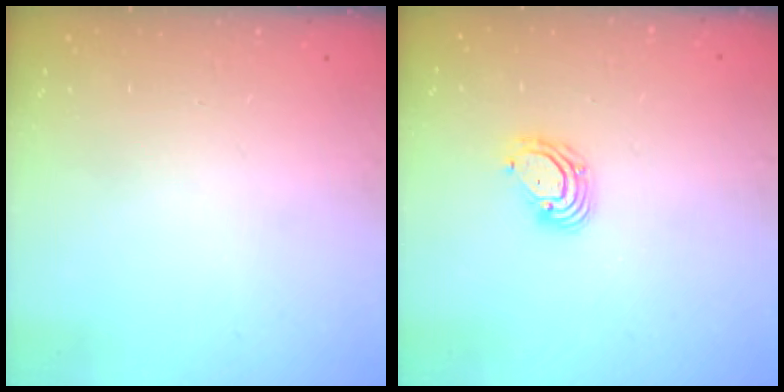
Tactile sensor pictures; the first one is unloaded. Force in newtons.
{"total": 6.2, "press": 6.1, "slide": 0.9}